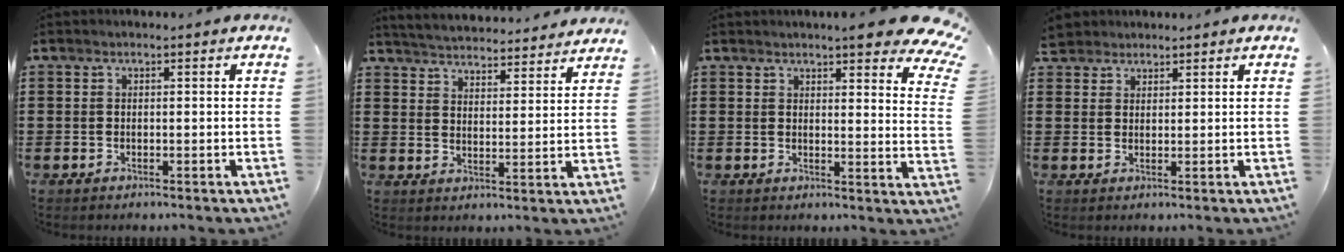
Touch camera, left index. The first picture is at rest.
{"total": 4.4, "force": [4.4, -0.3, 0.1], "torque": [-0.023, -0.034, 0.075]}
{"total": 6.3, "force": [5.3, 0.5, 3.4], "torque": [-0.053, -0.023, 0.090]}
{"total": 2.4, "force": [2.1, 1.2, -0.1], "torque": [-0.008, 0.007, 0.041]}